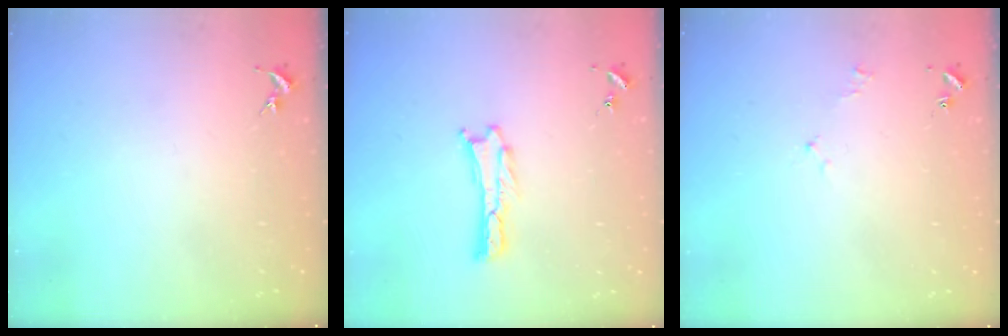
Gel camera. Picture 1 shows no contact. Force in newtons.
{"total": 0.0}
{"total": 1.6, "press": 1.5, "slide": 0.3}